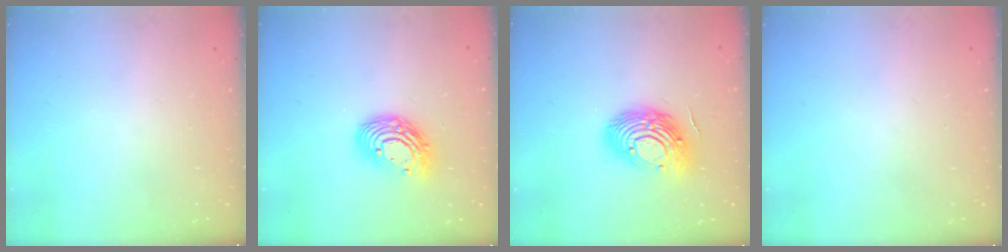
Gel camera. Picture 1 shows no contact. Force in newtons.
{"total": 12.7, "press": 12.7, "slide": 1.2}
{"total": 14.7, "press": 14.6, "slide": 1.2}
{"total": 0.0}